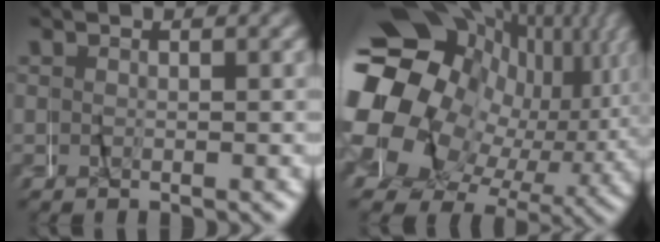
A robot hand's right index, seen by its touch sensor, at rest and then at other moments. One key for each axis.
{"total": 24.5, "fx": 1.7, "fy": 18.4, "fz": 16.0, "tx": -0.267, "ty": -0.002, "tz": 0.006}